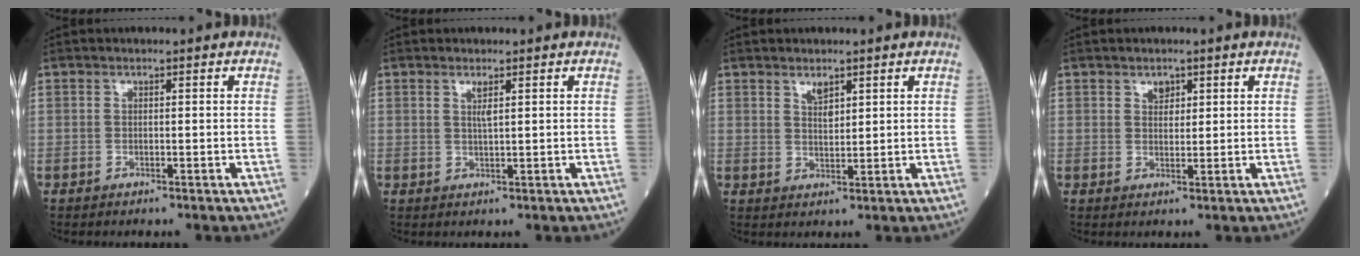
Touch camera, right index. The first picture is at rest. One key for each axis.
{"total": 1.7, "fx": 0.8, "fy": 0.1, "fz": 1.5, "tx": -0.031, "ty": -0.003, "tz": 0.016}
{"total": 2.5, "fx": 1.7, "fy": 1.0, "fz": 1.6, "tx": -0.031, "ty": -0.002, "tz": 0.035}
{"total": 2.0, "fx": 1.3, "fy": 1.3, "fz": 1.0, "tx": -0.015, "ty": -0.002, "tz": 0.022}